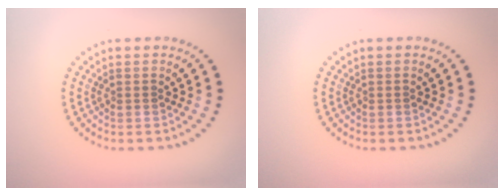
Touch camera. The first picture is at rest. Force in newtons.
{"total": 0.0}